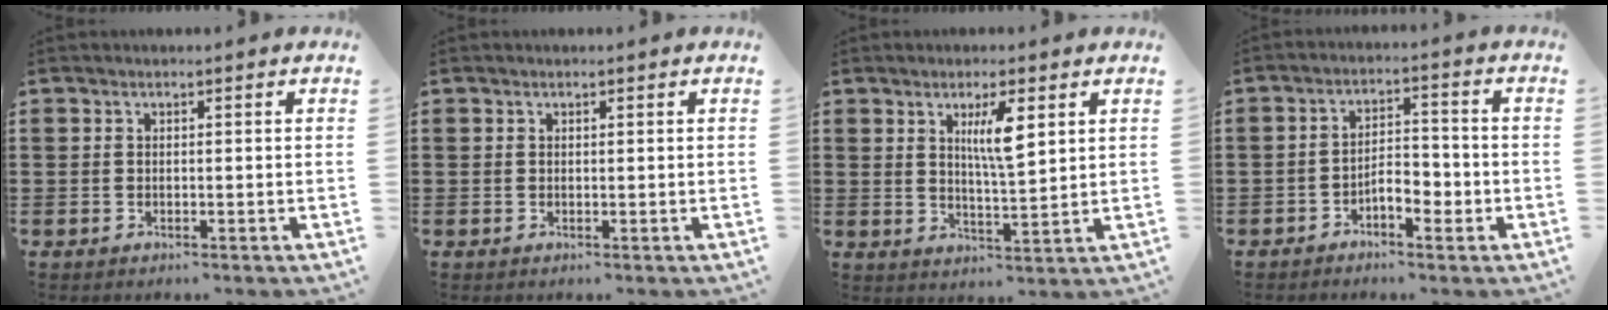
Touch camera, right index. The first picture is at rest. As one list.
[{"total": 0.0}, {"total": 5.6, "force": [2.3, 1.2, 5.0], "torque": [-0.089, -0.001, 0.032]}, {"total": 4.3, "force": [-2.2, 2.0, 3.1], "torque": [-0.055, 0.009, -0.043]}]